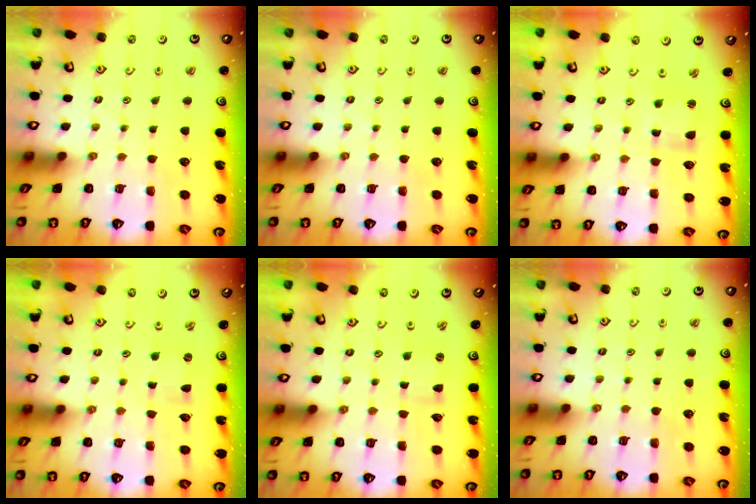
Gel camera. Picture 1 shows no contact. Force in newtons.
{"total": 0.0}
{"total": 2.5, "press": 2.5, "slide": 0.3}
{"total": 0.0}
{"total": 1.0, "press": 1.0, "slide": 0.1}
{"total": 0.0}